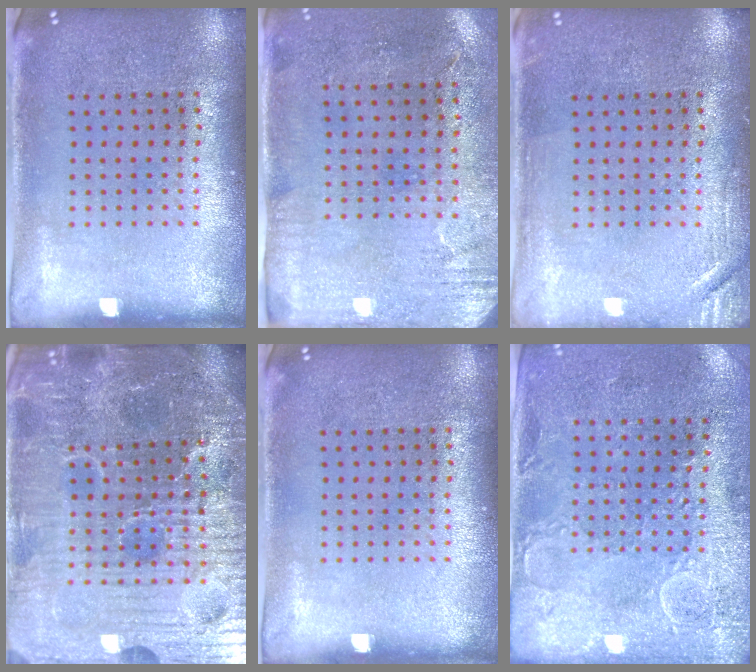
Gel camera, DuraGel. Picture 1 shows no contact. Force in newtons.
{"total": 3.0, "press": 2.4, "slide": 1.8}
{"total": 1.8, "press": 1.8, "slide": 0.3}
{"total": 6.6, "press": 6.1, "slide": 2.7}
{"total": 0.0}
{"total": 2.8, "press": 2.5, "slide": 1.2}